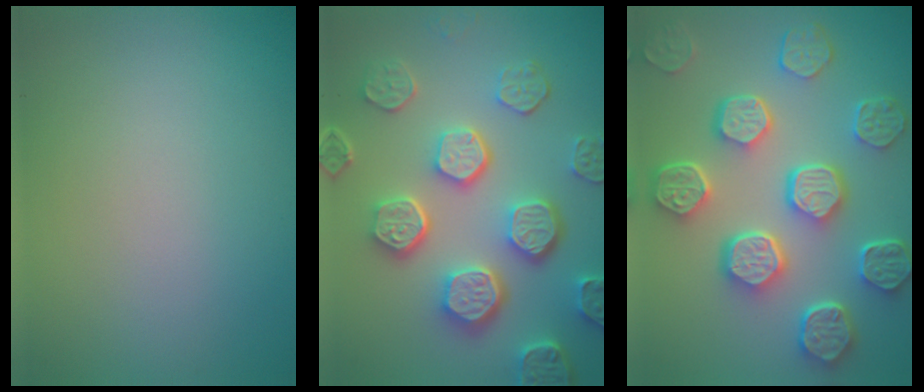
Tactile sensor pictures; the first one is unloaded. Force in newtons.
{"total": 7.3, "press": 5.8, "slide": 4.3}
{"total": 8.4, "press": 6.5, "slide": 5.3}